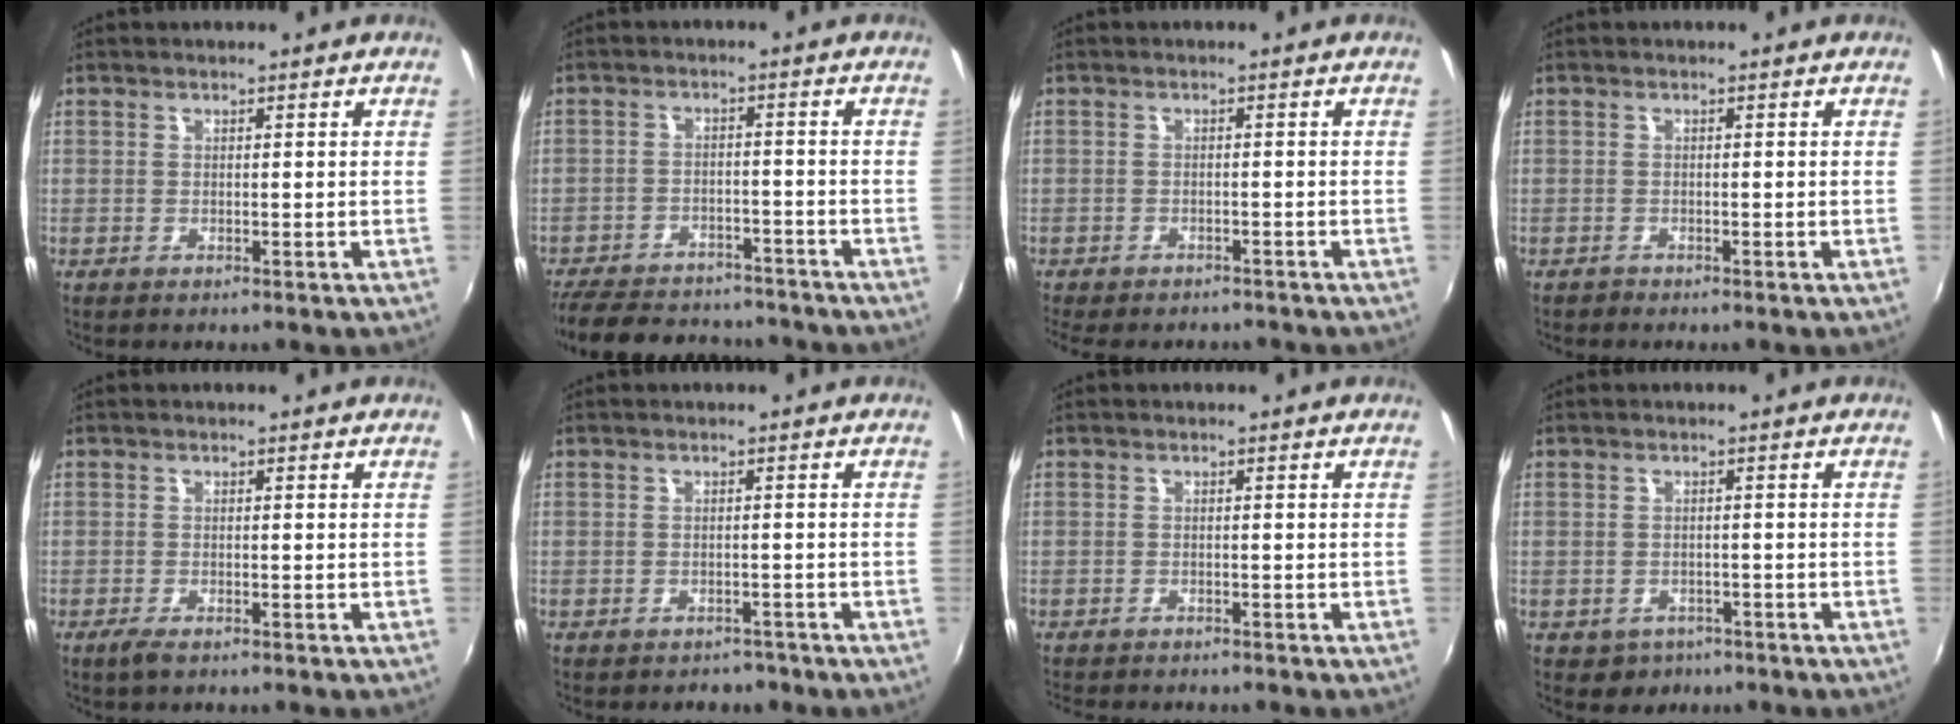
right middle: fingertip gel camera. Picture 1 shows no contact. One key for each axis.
{"total": 18.4, "fx": -15.6, "fy": 6.9, "fz": 6.9, "tx": -0.164, "ty": 0.008, "tz": -0.218}
{"total": 8.3, "fx": -7.5, "fy": 1.7, "fz": 3.1, "tx": -0.079, "ty": -0.021, "tz": -0.117}
{"total": 0.7, "fx": -0.6, "fy": 0.2, "fz": -0.1, "tx": 0.000, "ty": 0.000, "tz": -0.014}
{"total": 1.9, "fx": -1.3, "fy": 0.4, "fz": 1.3, "tx": -0.028, "ty": -0.007, "tz": -0.025}
{"total": 3.5, "fx": -2.9, "fy": 1.9, "fz": 0.5, "tx": -0.010, "ty": -0.006, "tz": -0.036}
{"total": 2.5, "fx": -2.4, "fy": 0.3, "fz": 0.7, "tx": -0.022, "ty": -0.015, "tz": -0.041}
{"total": 3.2, "fx": -1.6, "fy": 2.7, "fz": 0.7, "tx": -0.024, "ty": -0.002, "tz": -0.017}